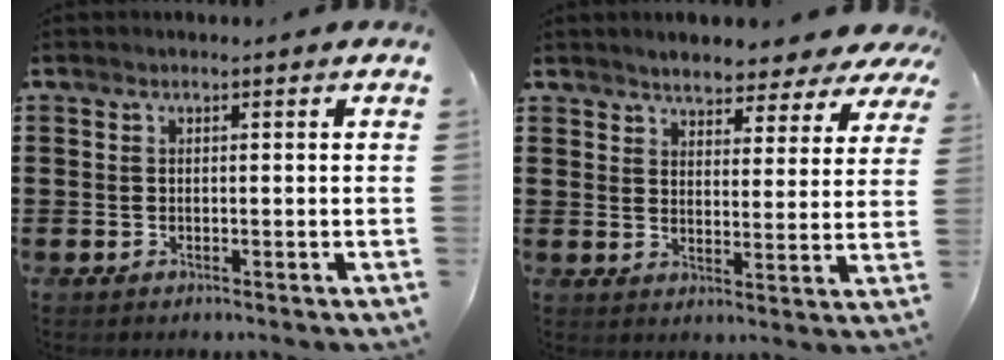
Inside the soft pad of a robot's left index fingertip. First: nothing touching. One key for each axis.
{"total": 3.8, "fx": 3.7, "fy": 0.6, "fz": 0.5, "tx": -0.024, "ty": -0.022, "tz": 0.061}